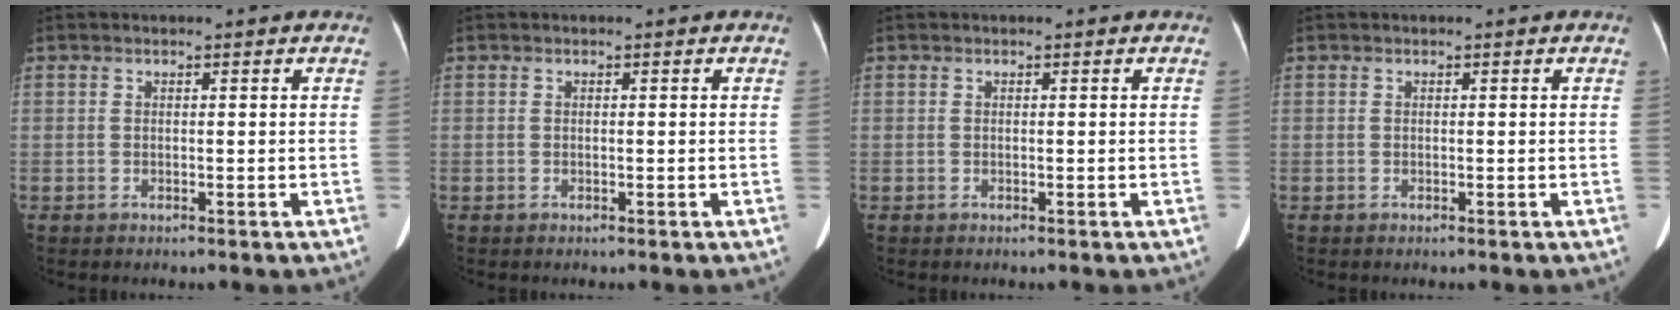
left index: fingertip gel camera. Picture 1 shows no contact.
{"total": 0.0}
{"total": 0.0}
{"total": 0.0}